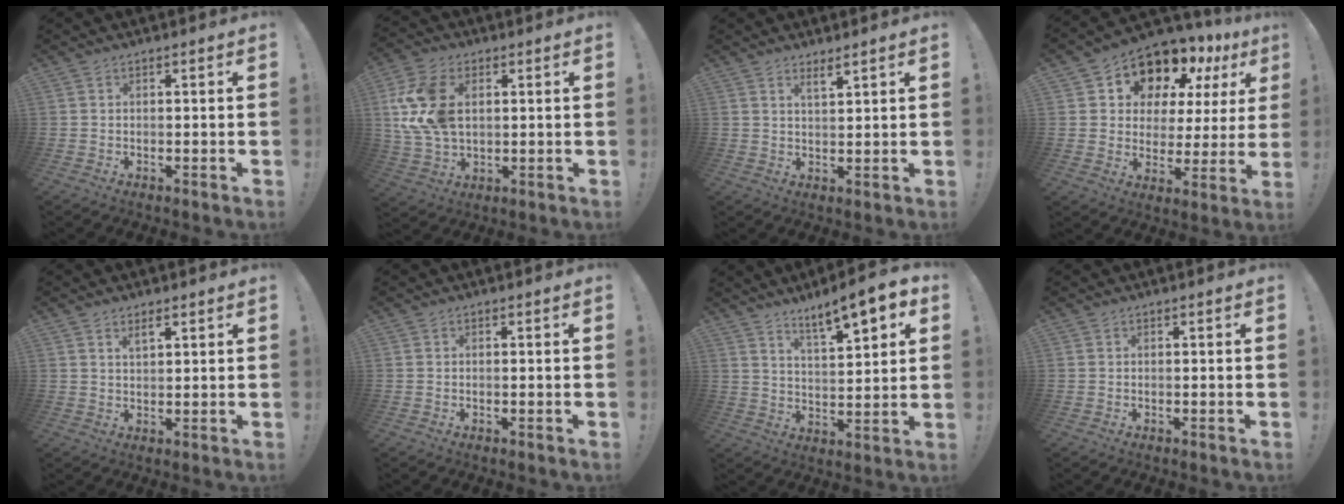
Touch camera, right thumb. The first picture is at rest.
{"total": 15.5, "force": [3.1, 10.4, 11.0], "torque": [-0.214, -0.007, 0.061]}
{"total": 3.1, "force": [2.5, 0.4, 1.7], "torque": [-0.028, -0.014, 0.043]}
{"total": 12.7, "force": [9.8, 7.0, 4.0], "torque": [-0.060, -0.088, 0.180]}
{"total": 3.0, "force": [2.1, 1.0, 1.8], "torque": [-0.016, -0.016, 0.033]}
{"total": 0.0}
{"total": 11.2, "force": [7.9, 1.9, 7.7], "torque": [-0.110, -0.056, 0.127]}
{"total": 0.0}